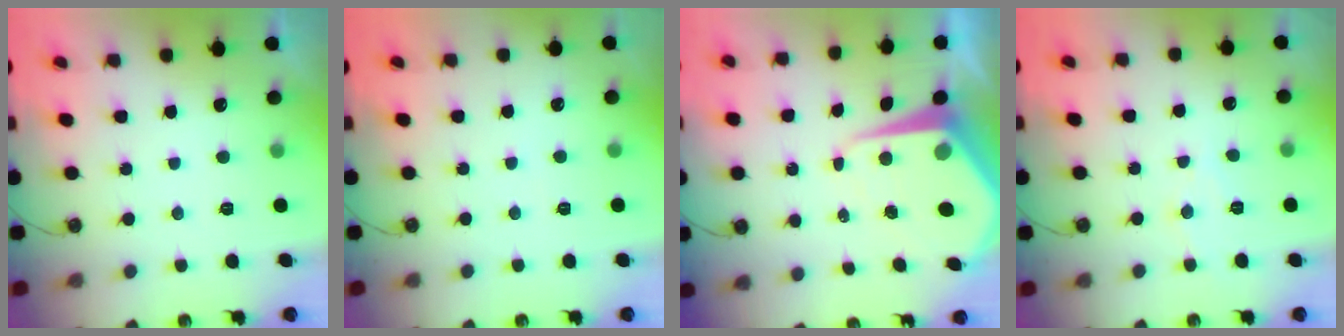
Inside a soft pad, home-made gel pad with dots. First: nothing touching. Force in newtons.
{"total": 3.0, "press": 2.9, "slide": 0.4}
{"total": 9.8, "press": 9.8, "slide": 0.8}
{"total": 6.2, "press": 6.2, "slide": 0.4}